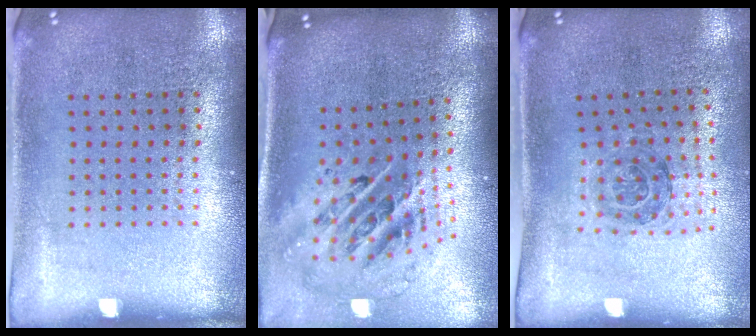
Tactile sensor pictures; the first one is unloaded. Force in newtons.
{"total": 2.6, "press": 1.8, "slide": 1.9}
{"total": 1.1, "press": 1.0, "slide": 0.3}